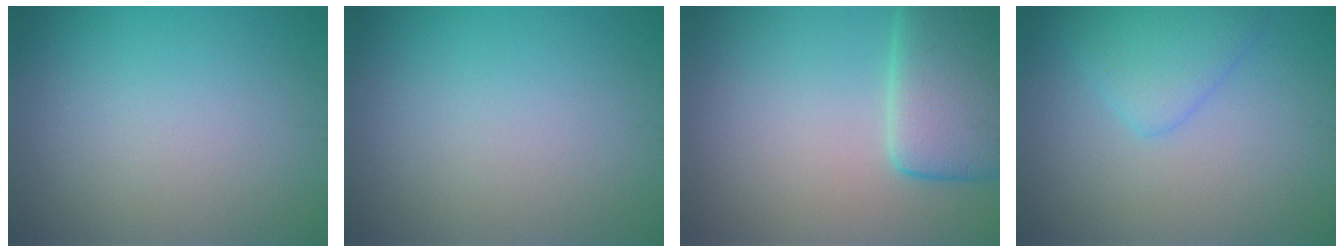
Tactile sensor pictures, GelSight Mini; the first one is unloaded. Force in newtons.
{"total": 0.0}
{"total": 7.4, "press": 7.4, "slide": 0.5}
{"total": 3.1, "press": 3.1, "slide": 0.1}